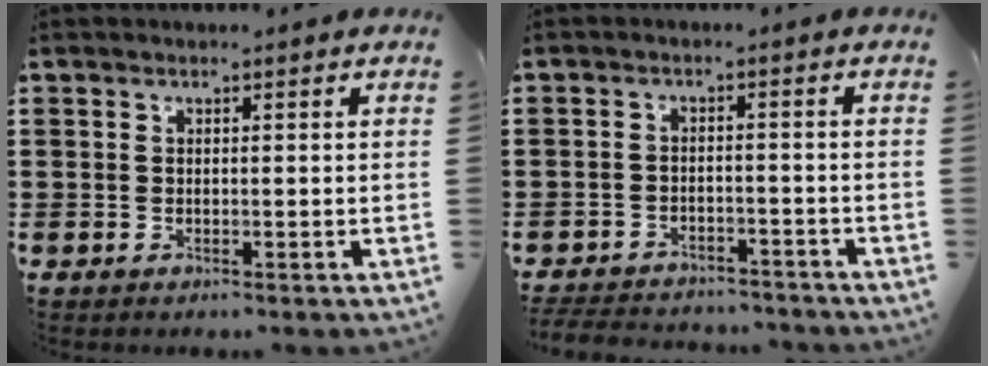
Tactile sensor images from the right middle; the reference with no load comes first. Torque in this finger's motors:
{"motor_torque": [0.92, -0.33, 0.10, 0.12]}